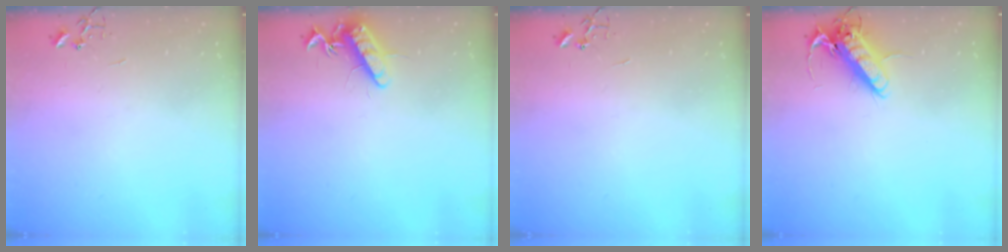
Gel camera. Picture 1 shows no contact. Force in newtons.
{"total": 11.9, "press": 11.8, "slide": 1.3}
{"total": 0.0}
{"total": 13.3, "press": 13.1, "slide": 2.4}